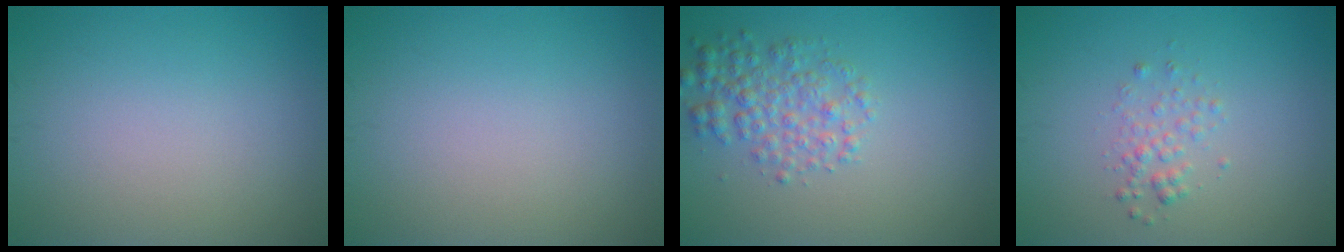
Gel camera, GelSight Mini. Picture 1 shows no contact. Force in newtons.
{"total": 0.0}
{"total": 3.4, "press": 3.4, "slide": 0.1}
{"total": 1.5, "press": 1.5, "slide": 0.1}